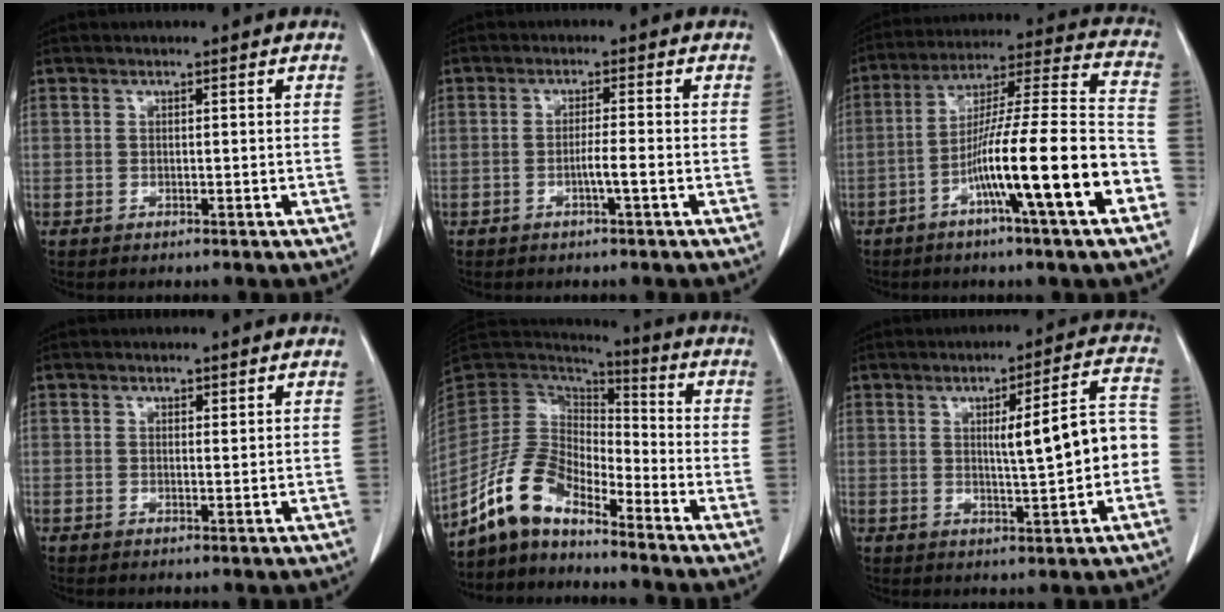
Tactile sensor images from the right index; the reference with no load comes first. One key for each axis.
{"total": 2.4, "fx": -0.9, "fy": -0.2, "fz": 2.2, "tx": -0.038, "ty": 0.000, "tz": -0.017}
{"total": 18.6, "fx": -7.5, "fy": 0.0, "fz": 17.0, "tx": -0.262, "ty": 0.004, "tz": -0.126}
{"total": 0.6, "fx": 0.6, "fy": 0.2, "fz": 0.2, "tx": -0.001, "ty": -0.005, "tz": 0.008}
{"total": 10.2, "fx": -8.2, "fy": 3.8, "fz": 4.8, "tx": -0.107, "ty": 0.027, "tz": -0.162}
{"total": 9.3, "fx": -0.3, "fy": 1.3, "fz": 9.2, "tx": -0.120, "ty": 0.026, "tz": 0.000}